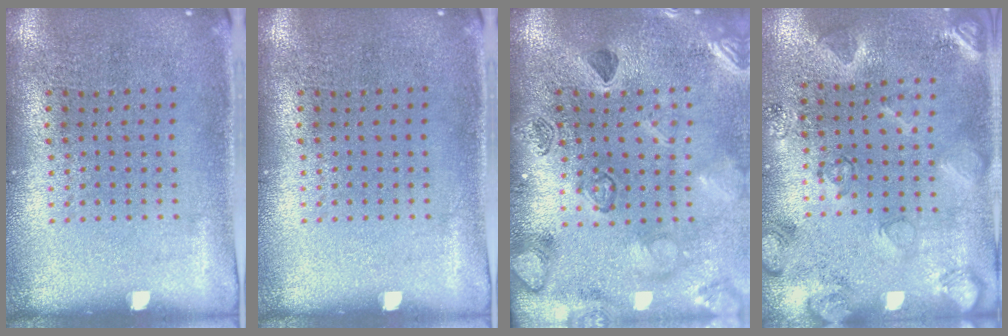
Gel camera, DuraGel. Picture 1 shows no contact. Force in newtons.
{"total": 0.0}
{"total": 2.3, "press": 2.3, "slide": 0.3}
{"total": 2.1, "press": 2.1, "slide": 0.5}